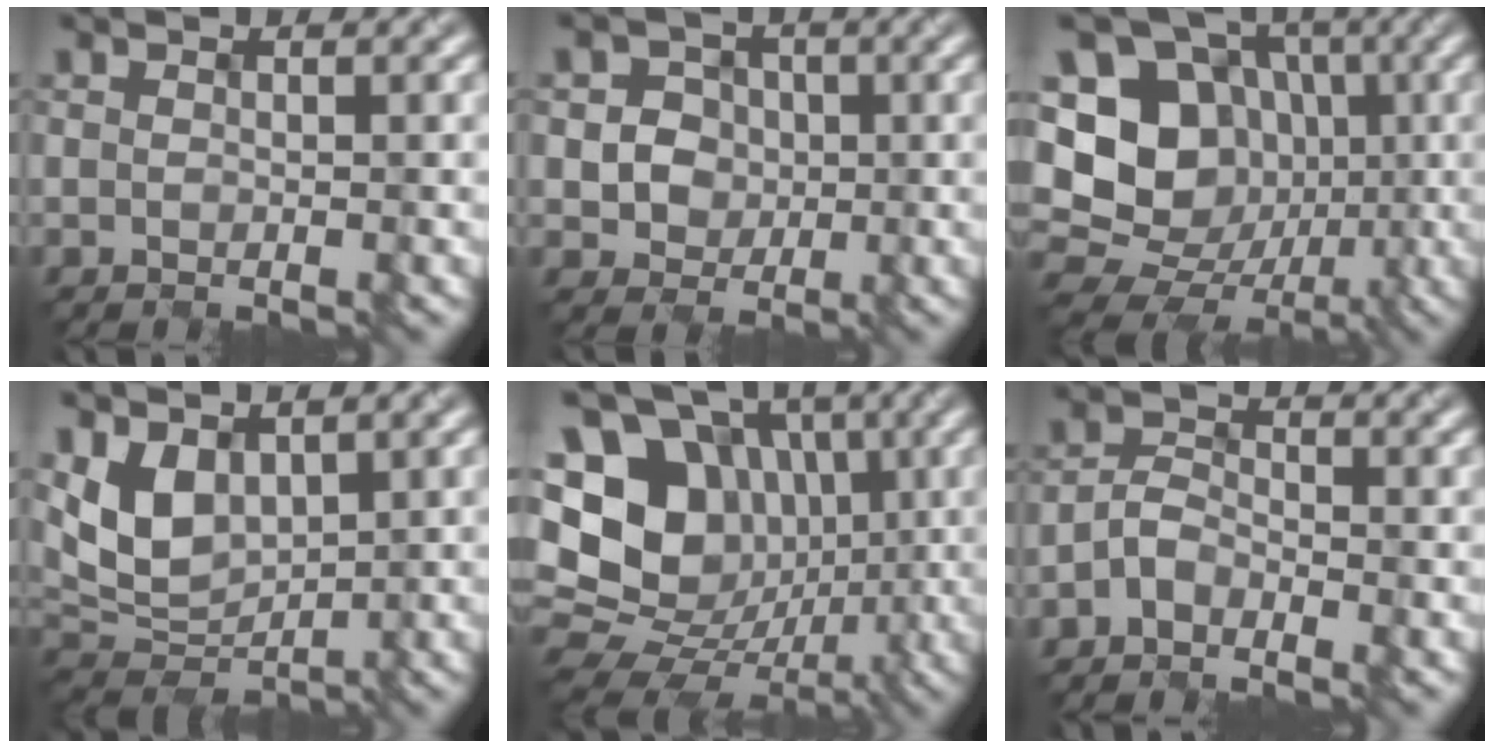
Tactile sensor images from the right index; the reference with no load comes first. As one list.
[{"total": 3.7, "force": [0.0, 3.6, 1.1], "torque": [-0.018, 0.005, -0.007]}, {"total": 16.0, "force": [0.1, 14.7, 6.4], "torque": [-0.160, 0.043, -0.016]}, {"total": 5.0, "force": [1.8, 3.3, 3.3], "torque": [-0.068, -0.007, 0.033]}, {"total": 19.1, "force": [2.9, 16.5, 9.2], "torque": [-0.188, 0.046, 0.013]}, {"total": 2.2, "force": [-1.6, 1.1, 1.0], "torque": [-0.014, 0.010, -0.038]}]